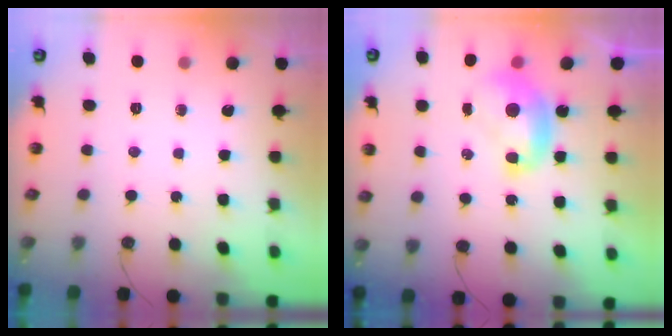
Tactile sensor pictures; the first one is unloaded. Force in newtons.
{"total": 1.8, "press": 1.8, "slide": 0.2}